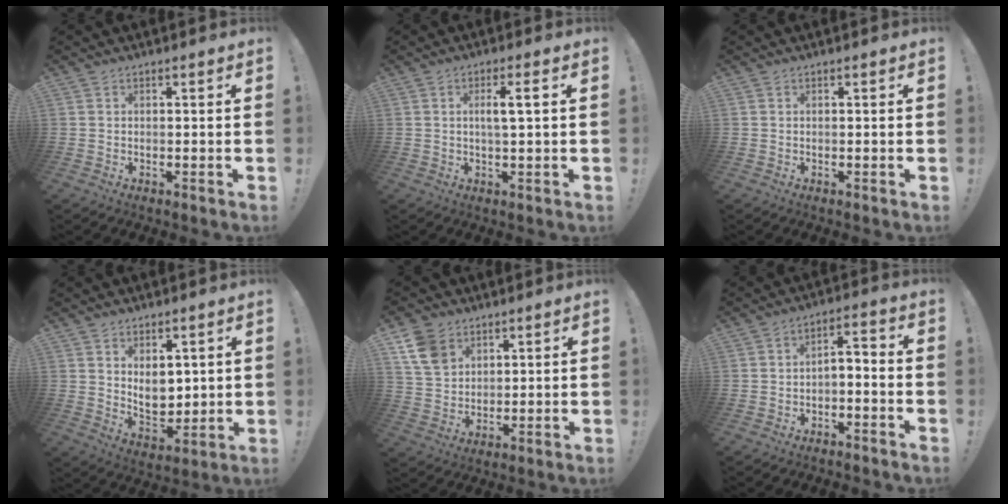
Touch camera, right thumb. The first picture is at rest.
{"total": 4.3, "force": [0.6, 0.4, 4.2], "torque": [-0.065, -0.004, 0.003]}
{"total": 0.0}
{"total": 7.9, "force": [3.5, 5.3, 4.7], "torque": [-0.061, -0.029, 0.066]}
{"total": 10.5, "force": [5.7, 7.5, 4.5], "torque": [-0.074, -0.019, 0.116]}
{"total": 4.2, "force": [-3.3, 1.4, 2.2], "torque": [-0.039, 0.009, -0.062]}